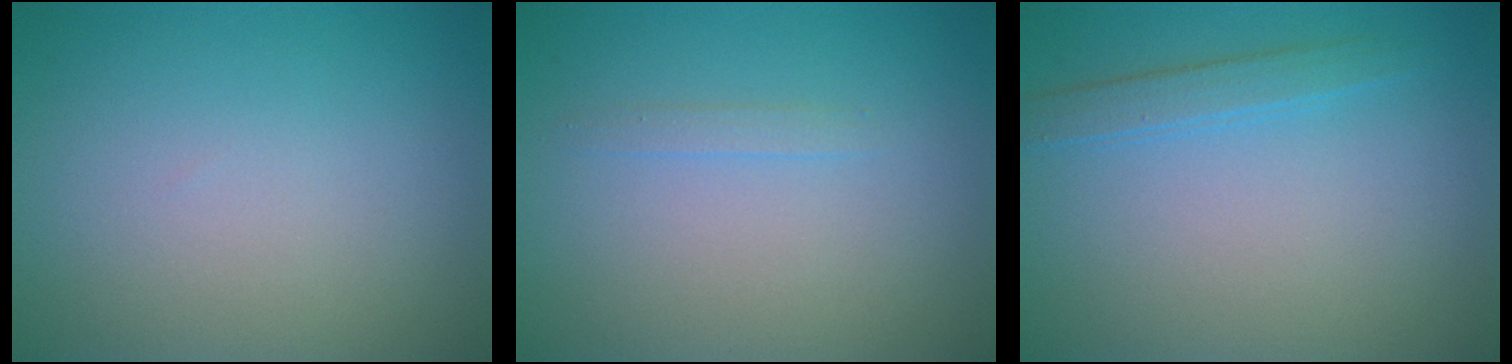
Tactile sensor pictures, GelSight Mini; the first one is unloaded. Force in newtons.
{"total": 0.8, "press": 0.8, "slide": 0.1}
{"total": 1.7, "press": 1.7, "slide": 0.1}